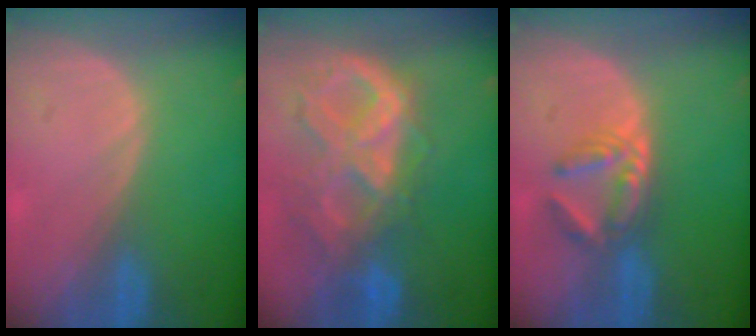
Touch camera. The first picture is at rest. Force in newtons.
{"total": 10.5, "press": 8.8, "slide": 5.8}
{"total": 5.8, "press": 4.9, "slide": 3.1}